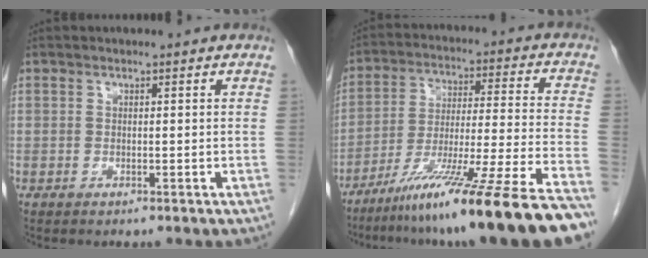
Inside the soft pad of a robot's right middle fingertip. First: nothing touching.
{"total": 20.6, "force": [-15.6, -2.2, 13.4], "torque": [-0.196, -0.038, -0.257]}